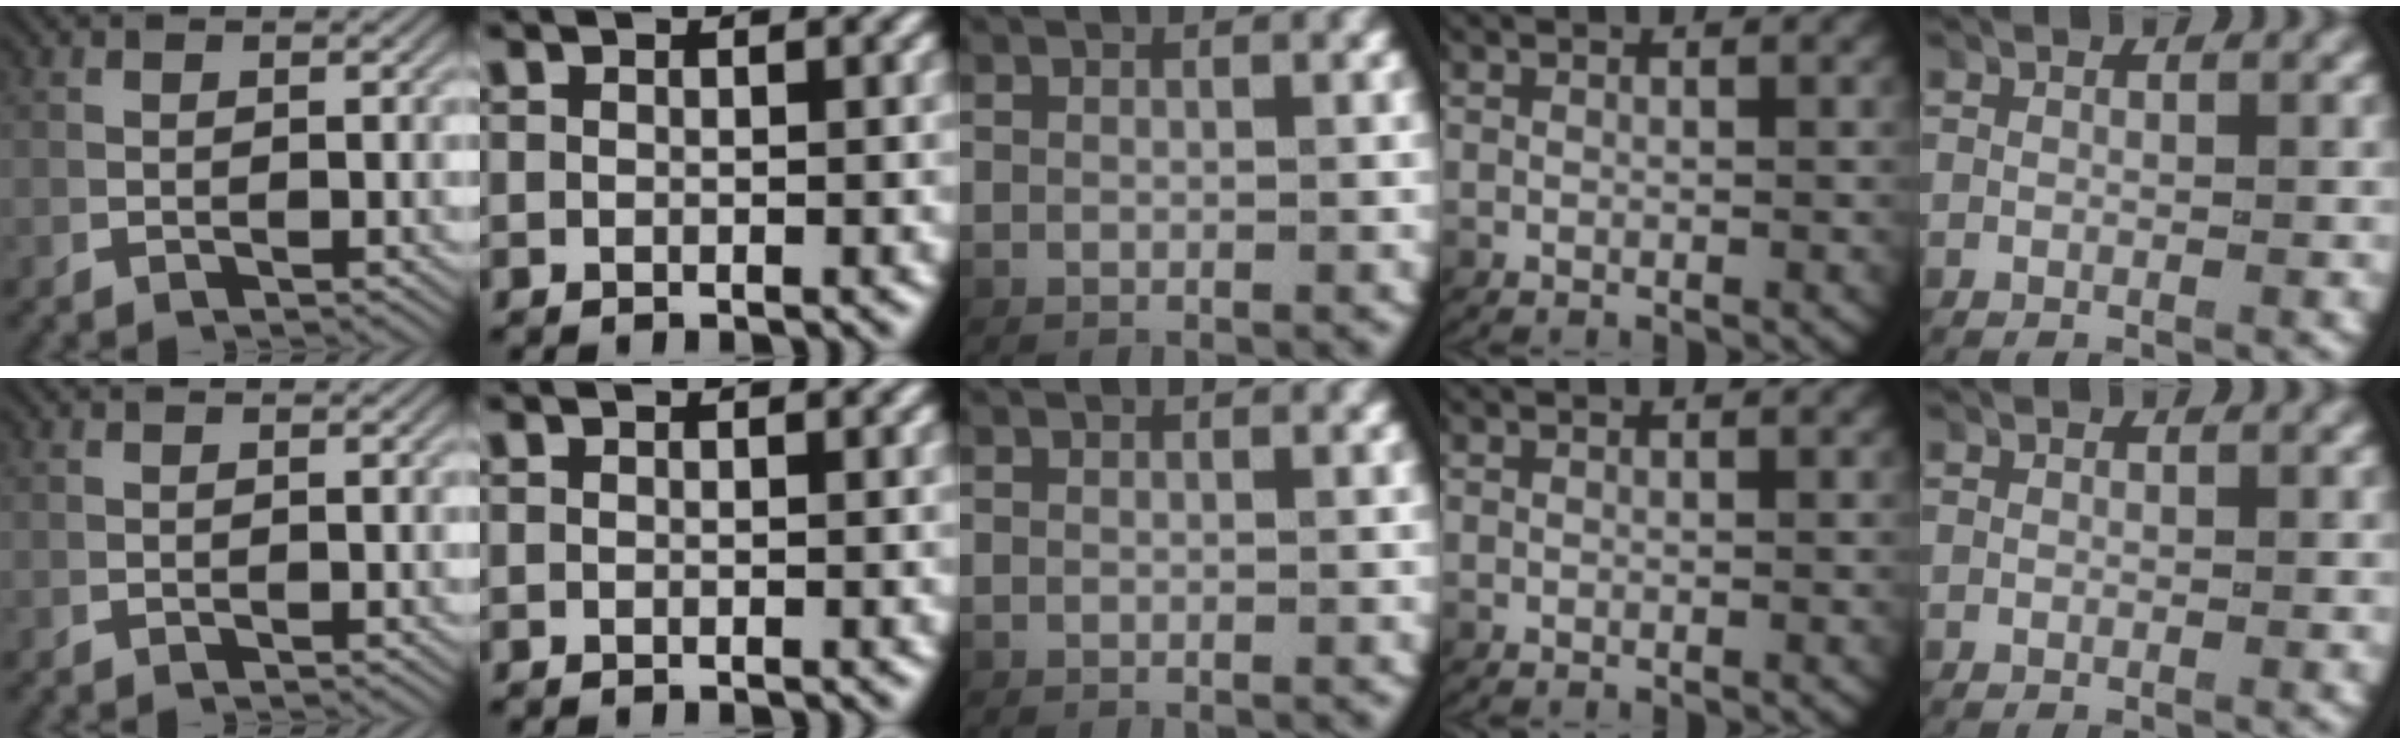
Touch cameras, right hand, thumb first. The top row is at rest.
{}